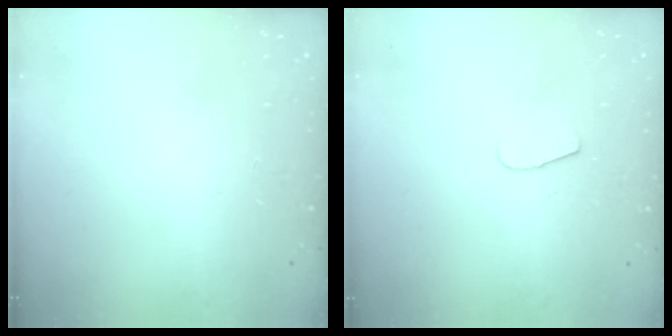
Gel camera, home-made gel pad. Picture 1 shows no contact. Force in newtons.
{"total": 5.5, "press": 5.5, "slide": 0.5}